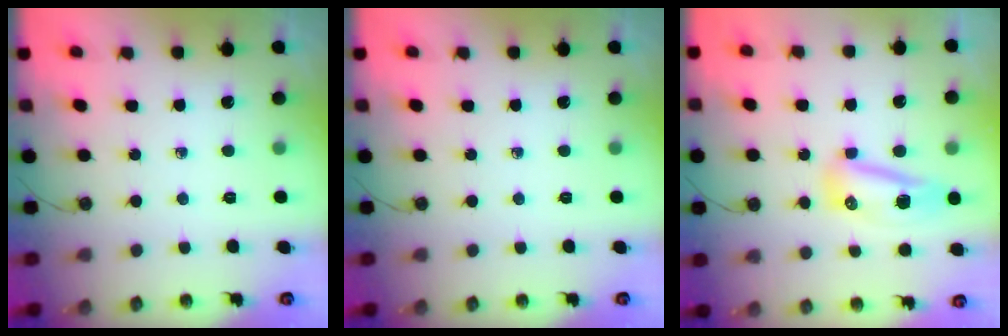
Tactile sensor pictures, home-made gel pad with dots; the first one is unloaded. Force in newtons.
{"total": 0.0}
{"total": 25.5, "press": 13.7, "slide": 21.5}